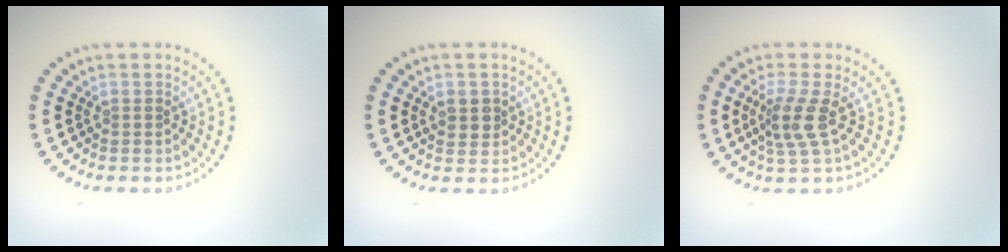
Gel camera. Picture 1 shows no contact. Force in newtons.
{"total": 1.8, "press": 1.7, "slide": 0.6}
{"total": 2.8, "press": 2.2, "slide": 1.8}